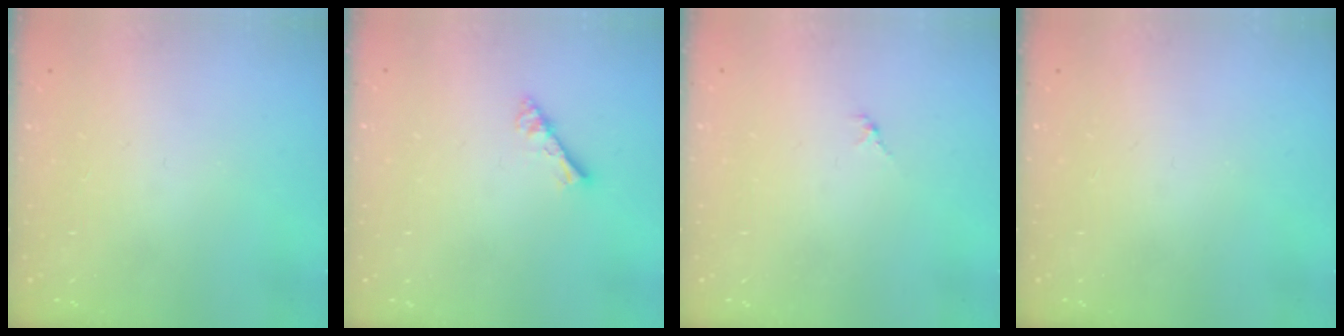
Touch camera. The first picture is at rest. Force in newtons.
{"total": 2.8, "press": 2.8, "slide": 0.2}
{"total": 0.8, "press": 0.6, "slide": 0.4}
{"total": 0.0}